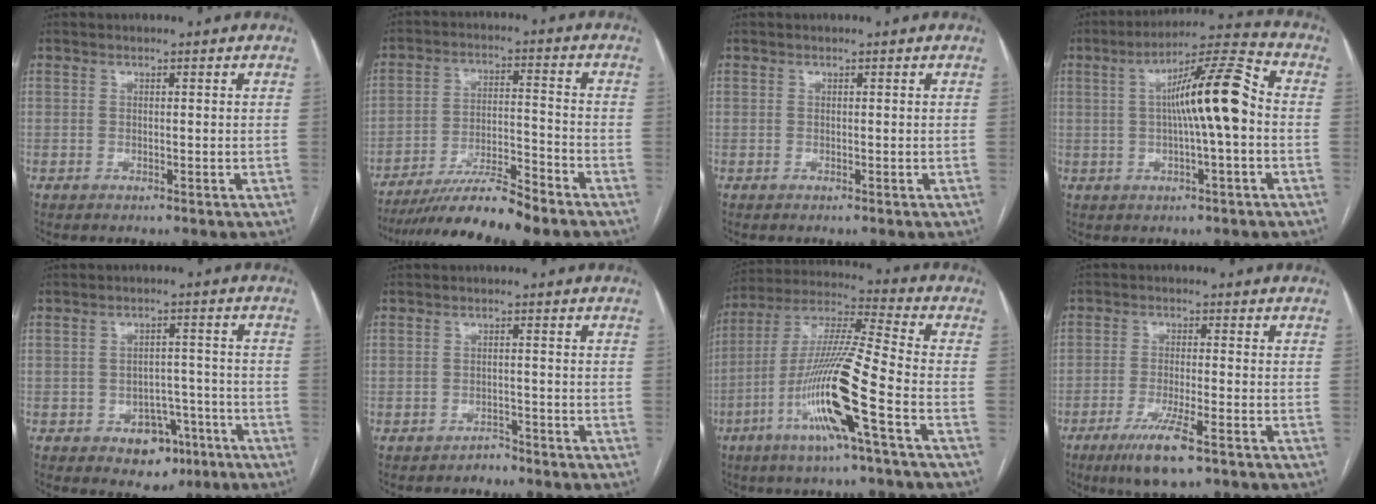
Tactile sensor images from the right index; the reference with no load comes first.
{"total": 11.4, "force": [-9.7, -0.1, 6.0], "torque": [-0.092, -0.012, -0.166]}
{"total": 0.0}
{"total": 11.9, "force": [0.2, 0.7, 11.8], "torque": [-0.194, 0.024, -0.004]}
{"total": 6.6, "force": [-3.5, 4.6, 3.3], "torque": [-0.033, 0.017, -0.043]}
{"total": 1.6, "force": [-1.4, 0.7, 0.0], "torque": [0.001, 0.002, -0.024]}
{"total": 16.5, "force": [-6.5, -0.4, 15.2], "torque": [-0.306, -0.010, -0.127]}
{"total": 7.3, "force": [-4.4, 0.6, 5.9], "torque": [-0.112, -0.017, -0.075]}